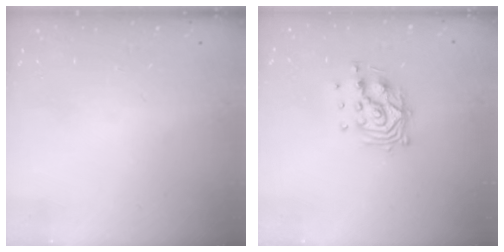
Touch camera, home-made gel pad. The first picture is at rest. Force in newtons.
{"total": 10.6, "press": 10.6, "slide": 0.9}